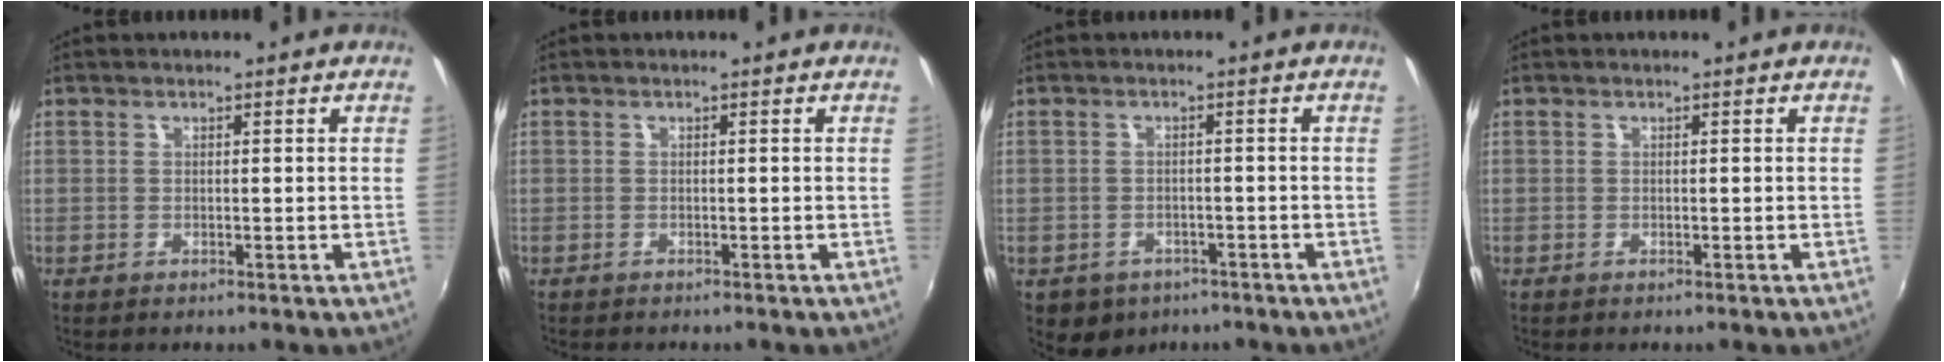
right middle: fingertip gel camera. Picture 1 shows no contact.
{"total": 0.7, "force": [-0.7, 0.0, 0.2], "torque": [-0.004, -0.003, -0.010]}
{"total": 5.9, "force": [-3.2, 4.5, 2.0], "torque": [-0.054, -0.011, -0.038]}
{"total": 0.0}